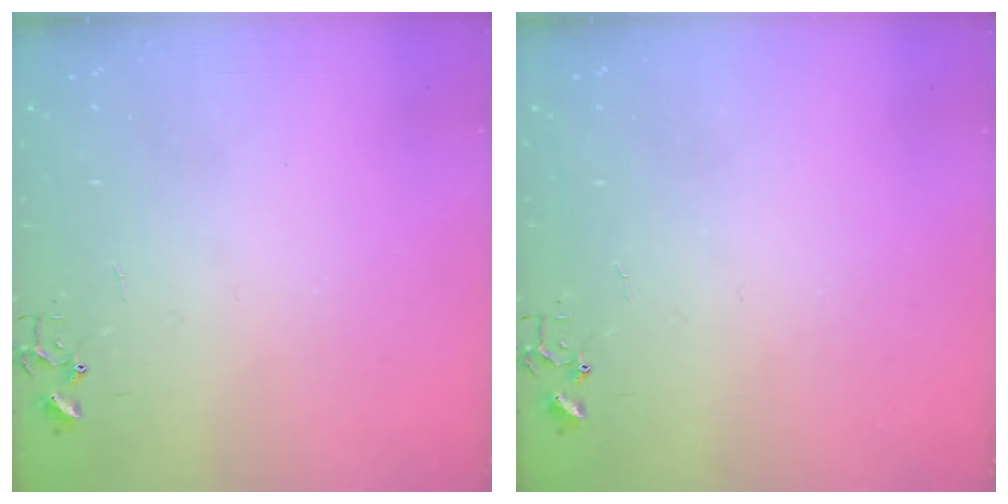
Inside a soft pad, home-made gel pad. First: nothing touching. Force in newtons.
{"total": 0.0}